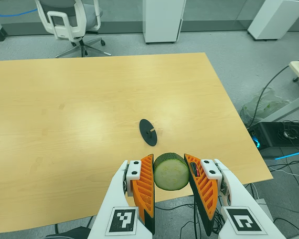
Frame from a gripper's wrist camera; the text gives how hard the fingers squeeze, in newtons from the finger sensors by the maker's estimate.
{"total": 9.9, "left": 9.2, "right": 10.5}